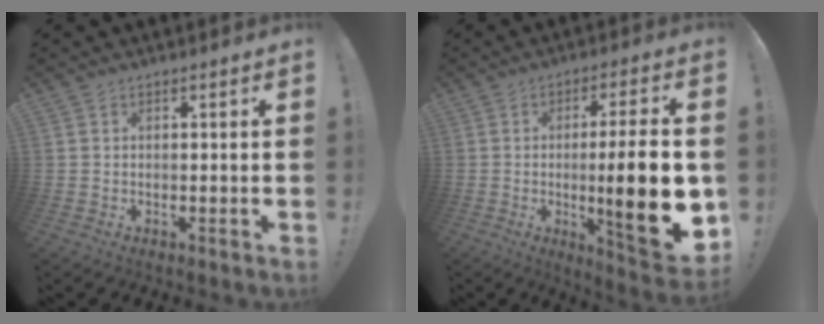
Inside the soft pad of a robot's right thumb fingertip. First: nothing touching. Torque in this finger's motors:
{"motor_torque": [0.36, 0.62, 0.58, 0.30, 0.12]}